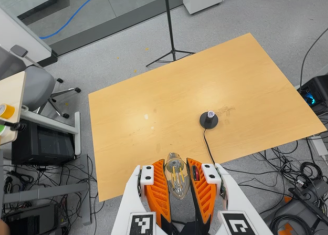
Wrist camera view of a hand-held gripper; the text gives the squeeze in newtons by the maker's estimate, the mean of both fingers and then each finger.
{"total": 20.2, "left": 22.4, "right": 18.1}